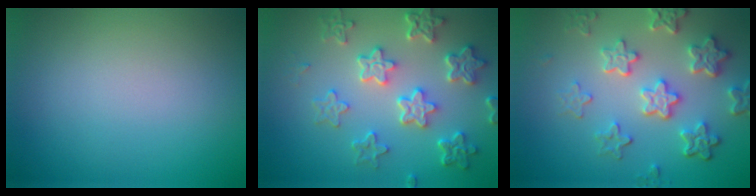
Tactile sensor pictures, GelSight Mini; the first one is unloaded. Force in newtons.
{"total": 6.0, "press": 4.7, "slide": 3.7}
{"total": 5.8, "press": 4.4, "slide": 3.8}